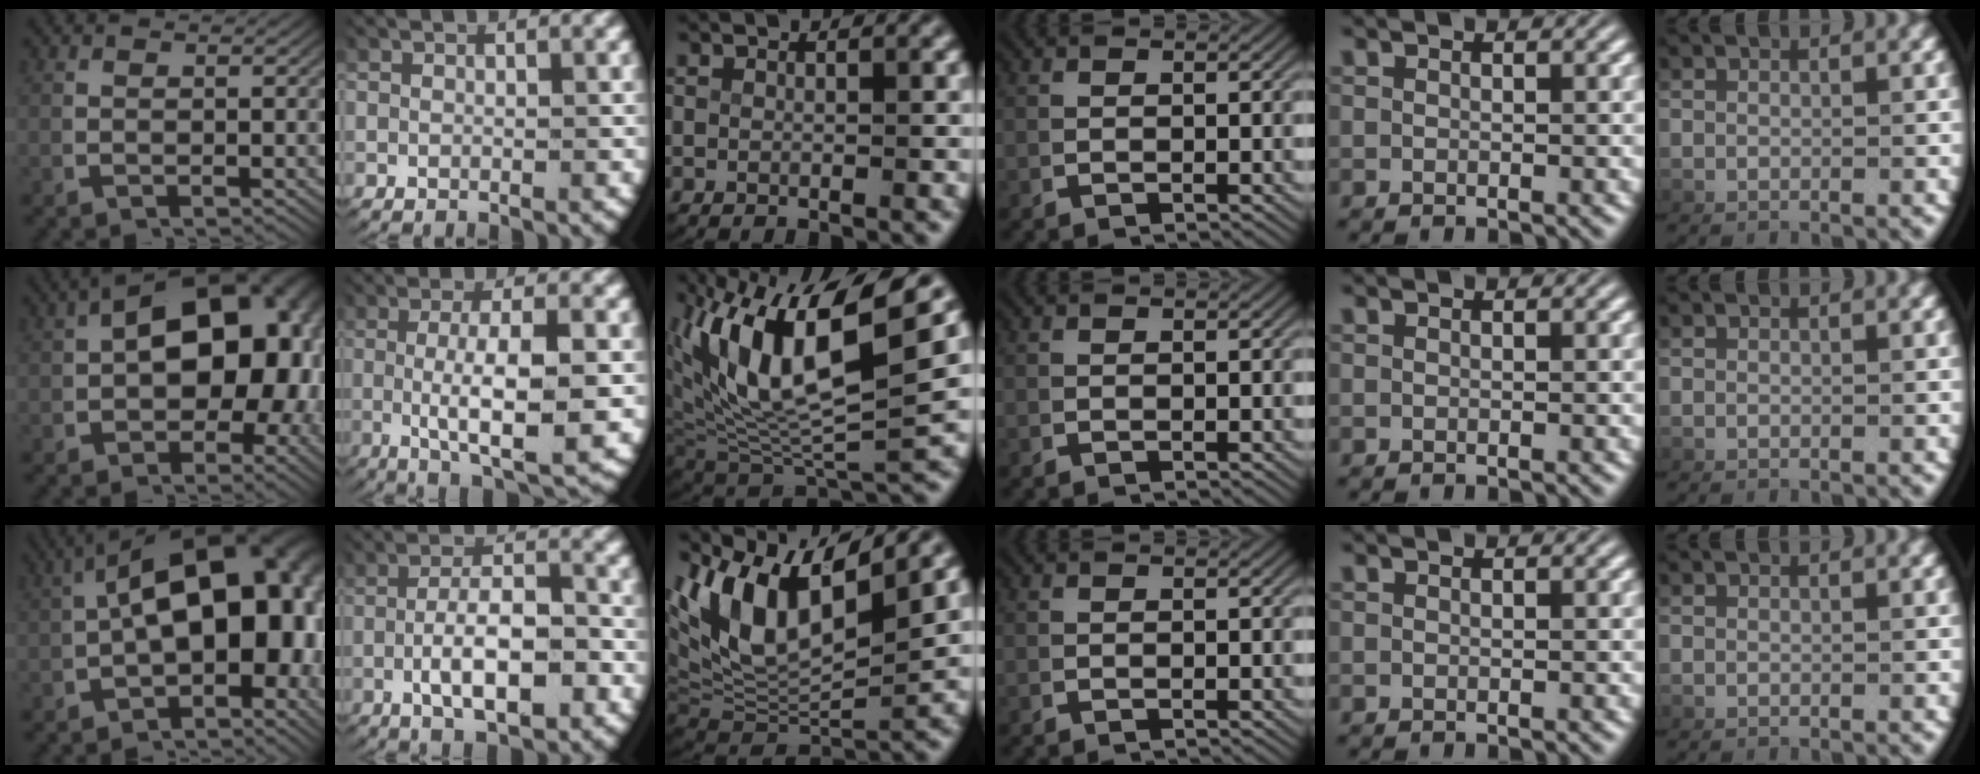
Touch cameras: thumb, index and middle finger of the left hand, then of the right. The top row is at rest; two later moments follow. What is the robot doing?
{"motion": "lift_and_place", "object": "ribbon"}